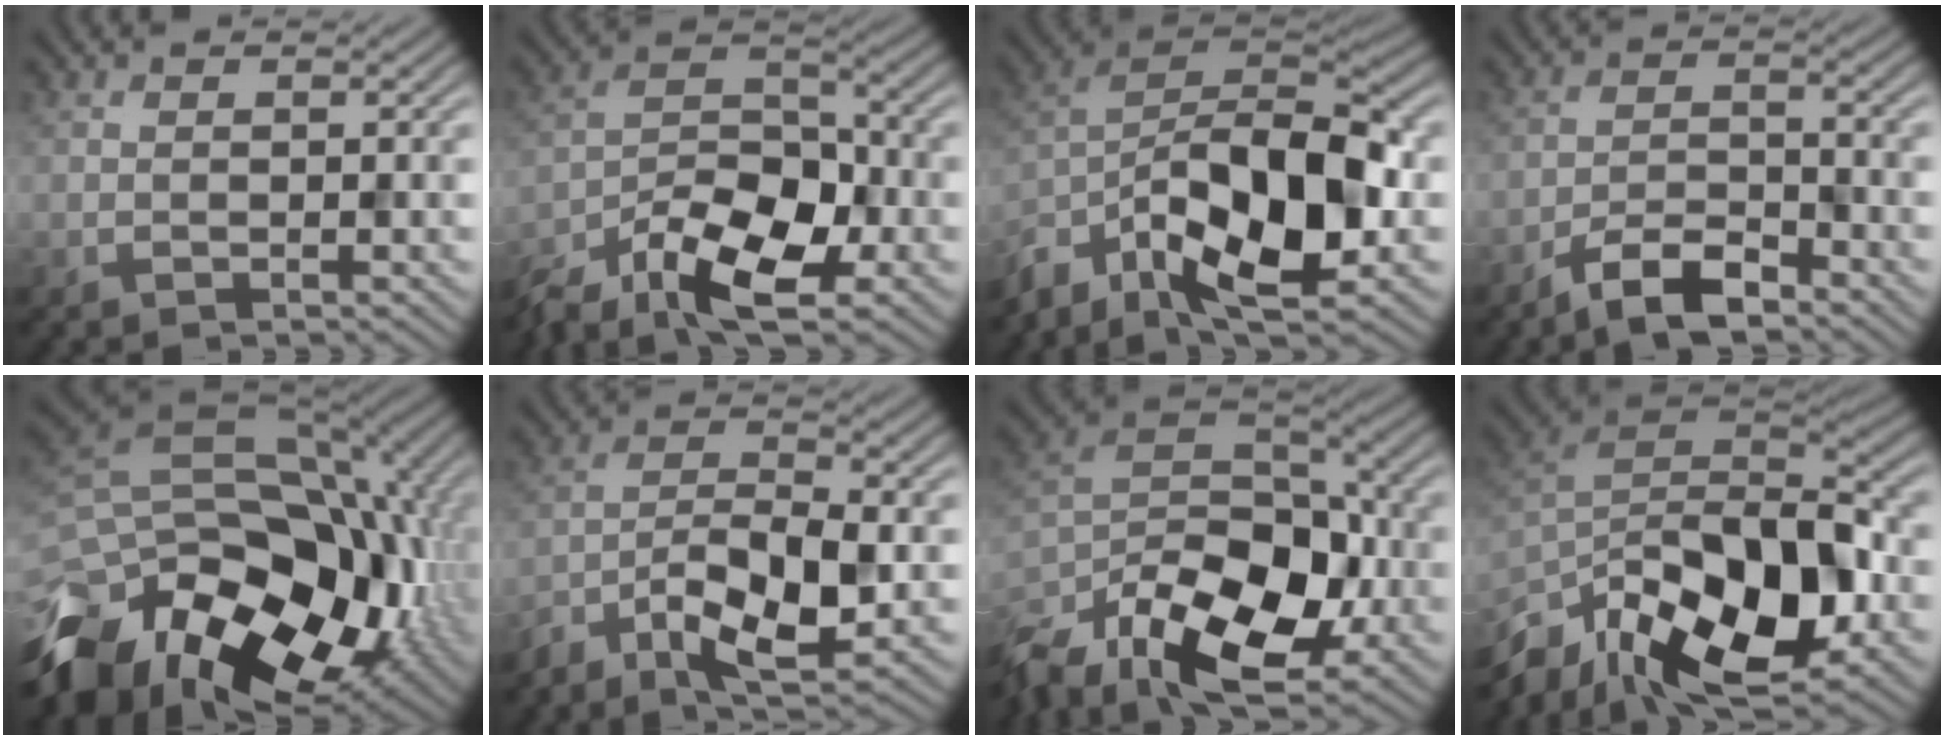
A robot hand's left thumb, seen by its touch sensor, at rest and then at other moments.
{"total": 12.6, "force": [-8.1, 6.0, 7.5], "torque": [-0.142, -0.005, -0.166]}
{"total": 15.3, "force": [-7.9, 7.0, 11.0], "torque": [-0.210, -0.012, -0.159]}
{"total": 5.6, "force": [-4.2, 1.6, 3.3], "torque": [-0.059, 0.003, -0.085]}
{"total": 18.6, "force": [-7.4, 11.9, 12.2], "torque": [-0.259, -0.036, -0.112]}
{"total": 8.6, "force": [-4.4, 3.2, 6.6], "torque": [-0.124, -0.004, -0.086]}
{"total": 15.5, "force": [-8.5, 8.7, 9.6], "torque": [-0.214, -0.028, -0.156]}
{"total": 16.9, "force": [-8.8, 8.0, 12.0], "torque": [-0.260, -0.017, -0.162]}